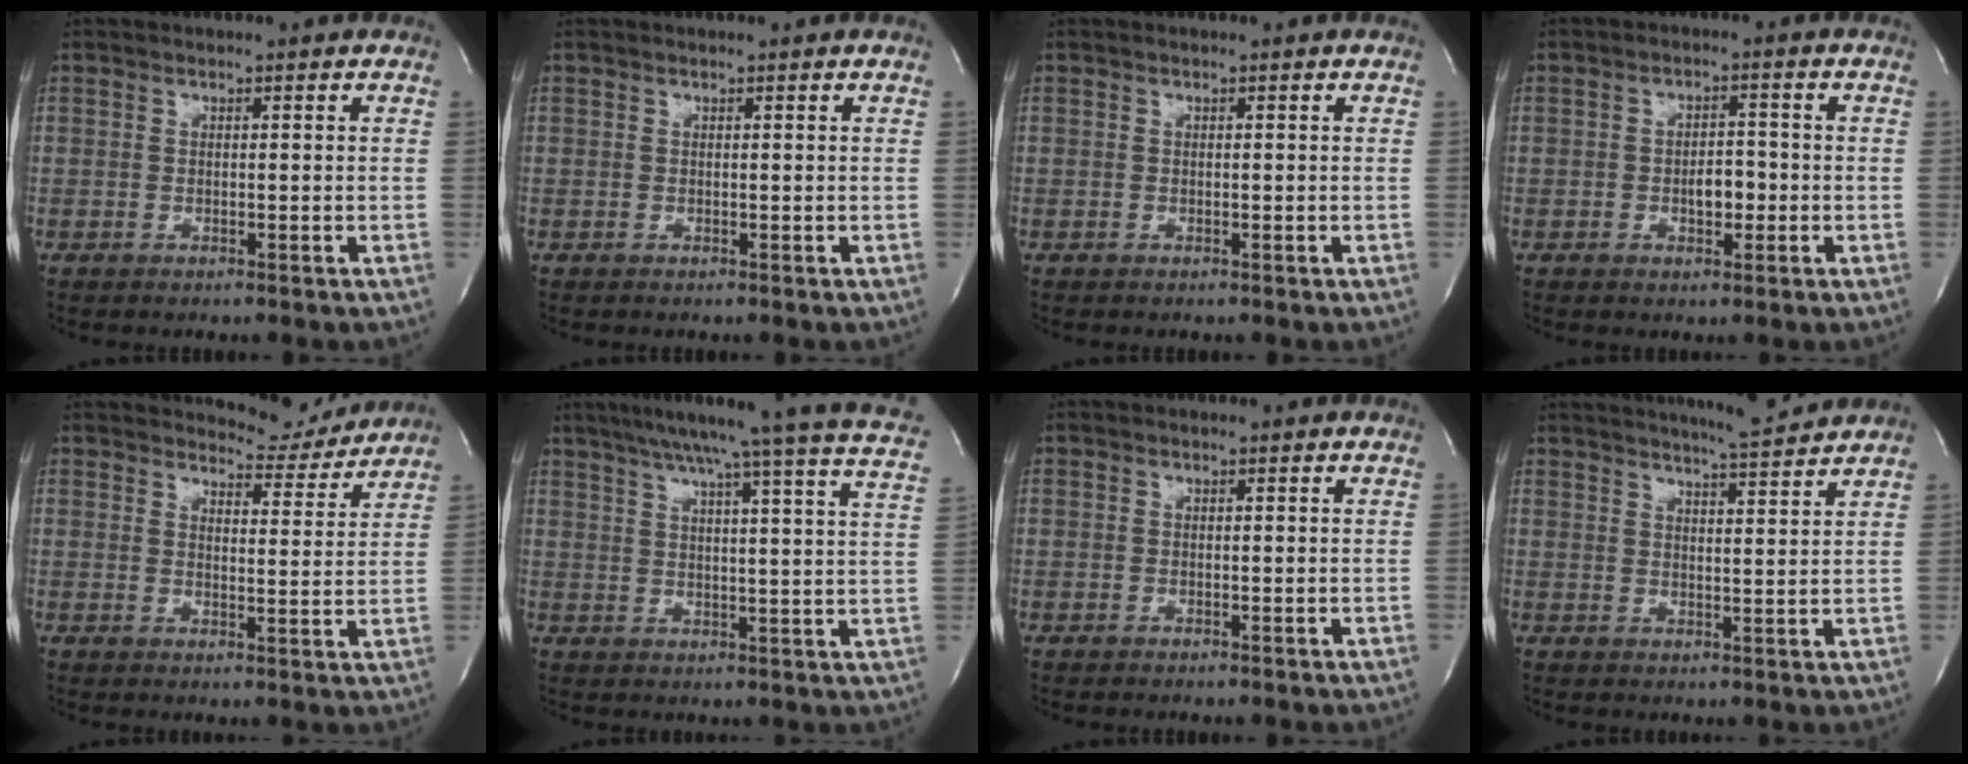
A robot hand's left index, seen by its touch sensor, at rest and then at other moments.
{"total": 0.0}
{"total": 0.0}
{"total": 3.4, "force": [-1.0, 1.7, 2.8], "torque": [-0.041, 0.005, -0.012]}
{"total": 6.1, "force": [6.0, 0.6, -0.6], "torque": [0.008, -0.019, 0.075]}
{"total": 24.3, "force": [20.7, -0.6, 12.7], "torque": [-0.199, -0.030, 0.253]}
{"total": 0.0}
{"total": 7.6, "force": [7.2, -0.9, 2.2], "torque": [-0.046, -0.010, 0.103]}